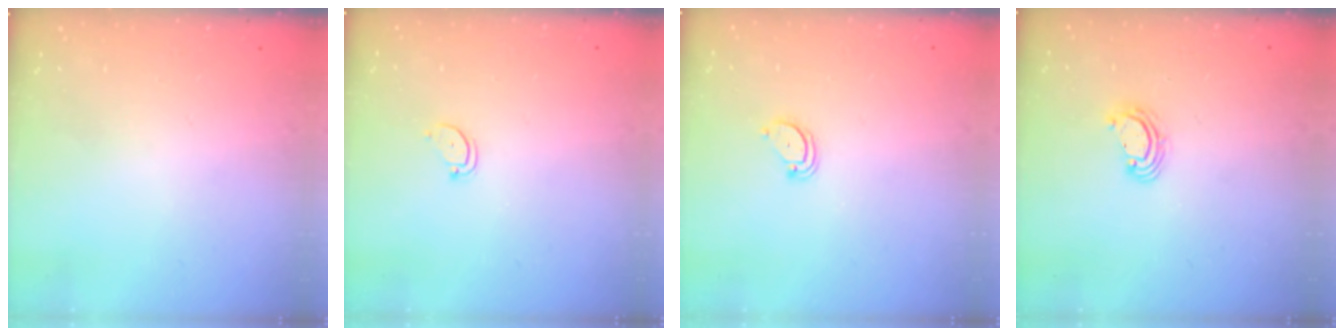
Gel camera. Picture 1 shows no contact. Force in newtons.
{"total": 2.4, "press": 2.4, "slide": 0.2}
{"total": 2.7, "press": 2.7, "slide": 0.2}
{"total": 3.5, "press": 3.5, "slide": 0.3}